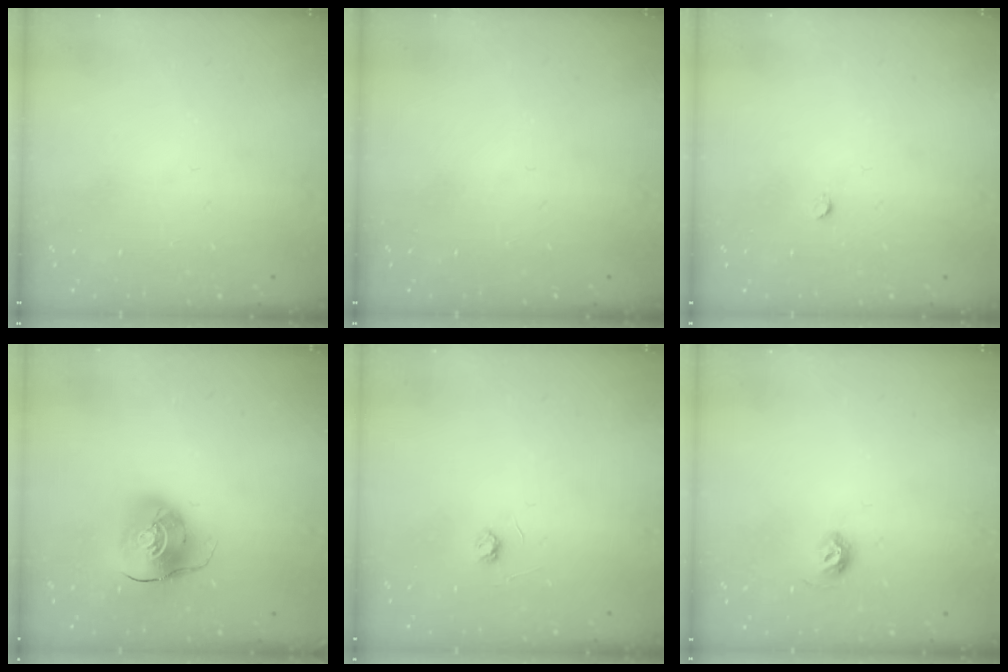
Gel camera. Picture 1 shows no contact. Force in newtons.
{"total": 0.0}
{"total": 2.4, "press": 2.4, "slide": 0.3}
{"total": 9.4, "press": 9.3, "slide": 1.3}
{"total": 2.6, "press": 2.6, "slide": 0.3}
{"total": 5.6, "press": 5.5, "slide": 1.0}